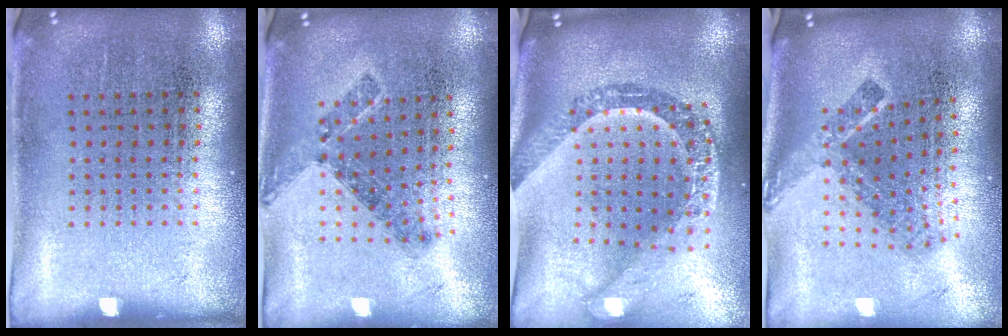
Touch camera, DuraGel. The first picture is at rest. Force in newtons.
{"total": 0.8, "press": 0.7, "slide": 0.3}
{"total": 3.2, "press": 2.4, "slide": 2.0}
{"total": 2.2, "press": 1.5, "slide": 1.7}